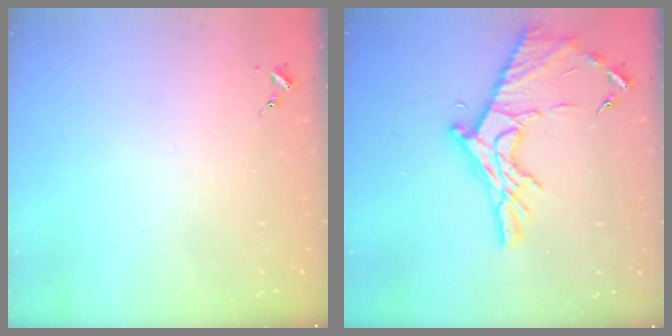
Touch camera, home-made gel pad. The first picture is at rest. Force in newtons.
{"total": 18.4, "press": 18.3, "slide": 1.1}